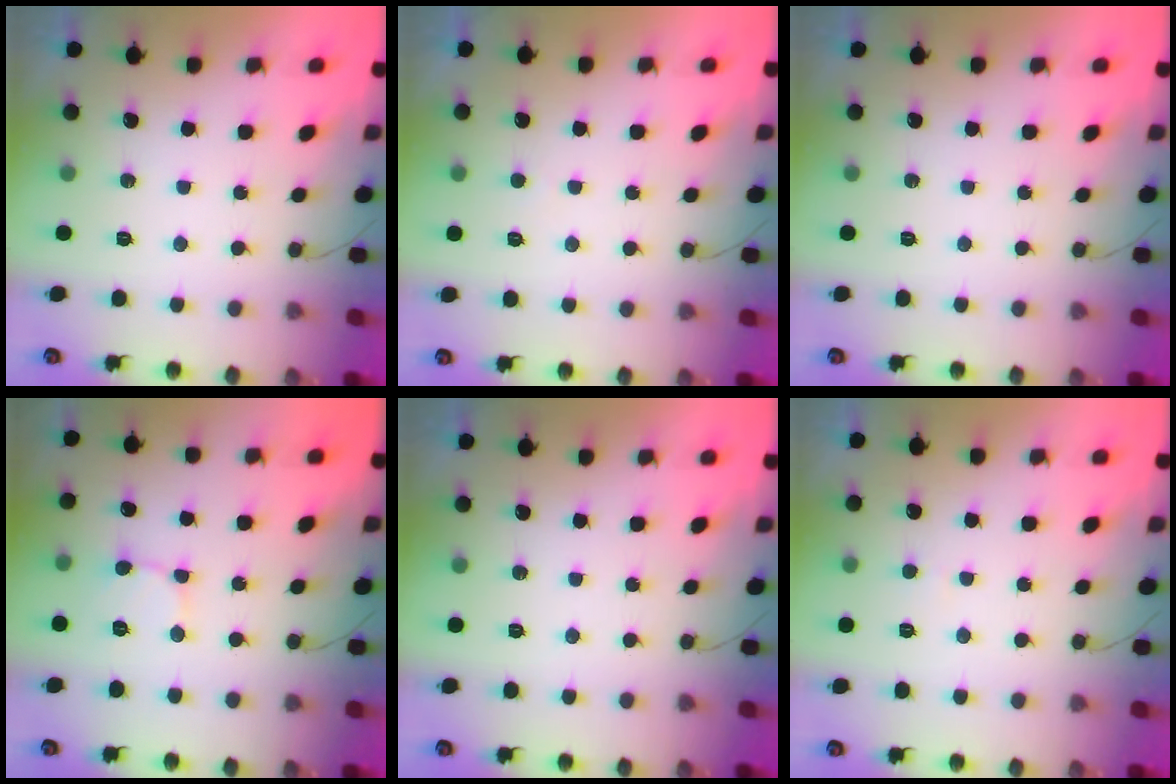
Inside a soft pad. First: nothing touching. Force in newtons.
{"total": 1.5, "press": 1.5, "slide": 0.2}
{"total": 0.0}
{"total": 2.4, "press": 2.4, "slide": 0.2}
{"total": 0.0}
{"total": 1.8, "press": 1.7, "slide": 0.1}